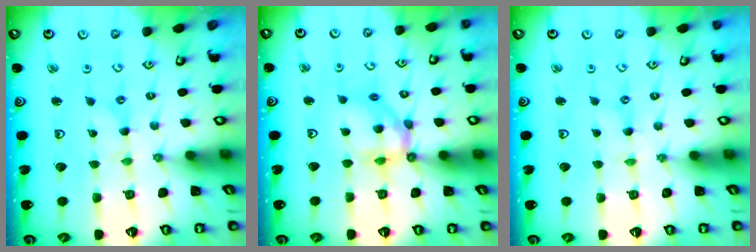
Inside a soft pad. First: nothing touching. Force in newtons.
{"total": 12.5, "press": 12.4, "slide": 1.6}
{"total": 0.0}